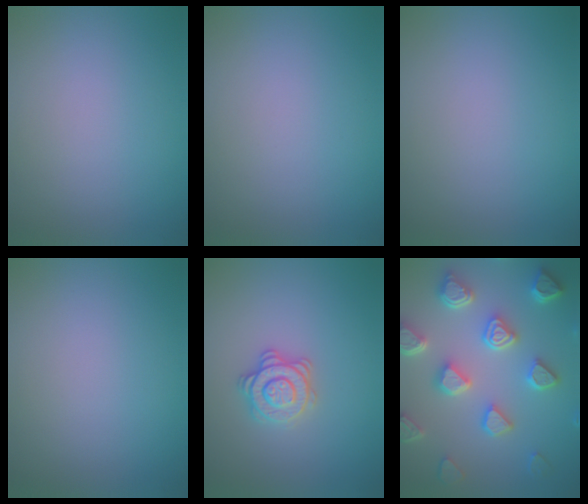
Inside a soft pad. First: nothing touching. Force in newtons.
{"total": 0.0}
{"total": 0.0}
{"total": 0.0}
{"total": 2.8, "press": 2.6, "slide": 1.0}
{"total": 7.1, "press": 5.7, "slide": 4.2}